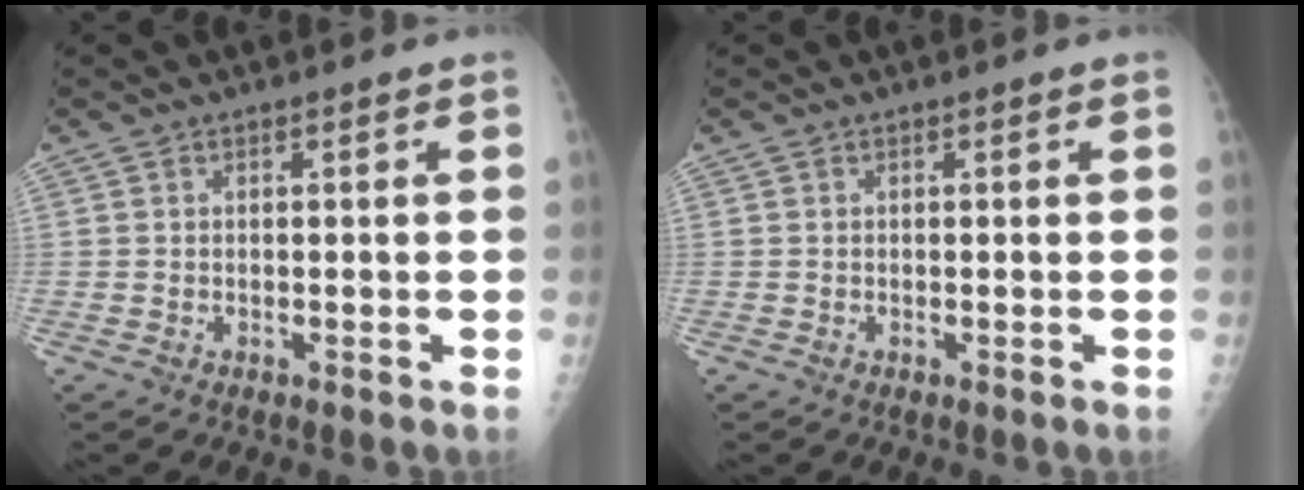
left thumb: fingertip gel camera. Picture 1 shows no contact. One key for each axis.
{"total": 0.0}